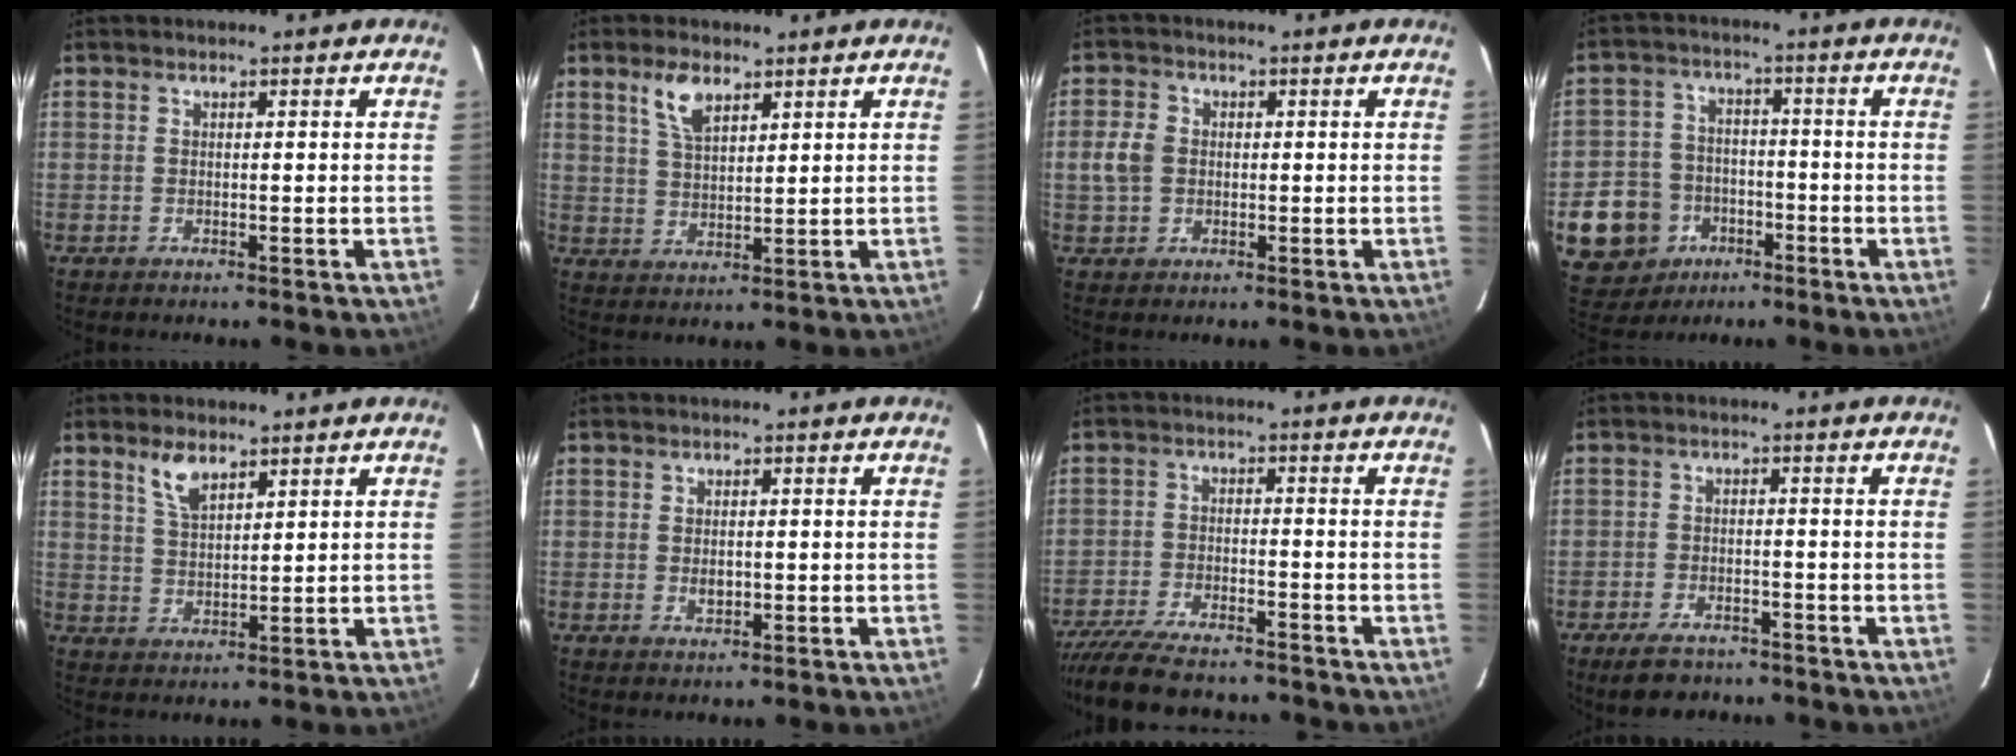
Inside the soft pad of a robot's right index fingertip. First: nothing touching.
{"total": 6.0, "force": [3.6, 2.8, 3.9], "torque": [-0.074, 0.007, 0.071]}
{"total": 4.8, "force": [-0.3, 4.1, 2.4], "torque": [-0.055, 0.008, -0.004]}
{"total": 12.5, "force": [-5.1, 10.9, 3.2], "torque": [-0.118, 0.027, -0.069]}
{"total": 5.3, "force": [3.6, 2.2, 3.2], "torque": [-0.059, 0.002, 0.072]}
{"total": 2.3, "force": [-0.2, 1.6, 1.6], "torque": [-0.026, 0.000, -0.001]}
{"total": 15.4, "force": [-13.3, 4.0, 6.6], "torque": [-0.147, -0.022, -0.216]}
{"total": 7.0, "force": [-5.4, 3.4, 2.9], "torque": [-0.075, 0.004, -0.085]}